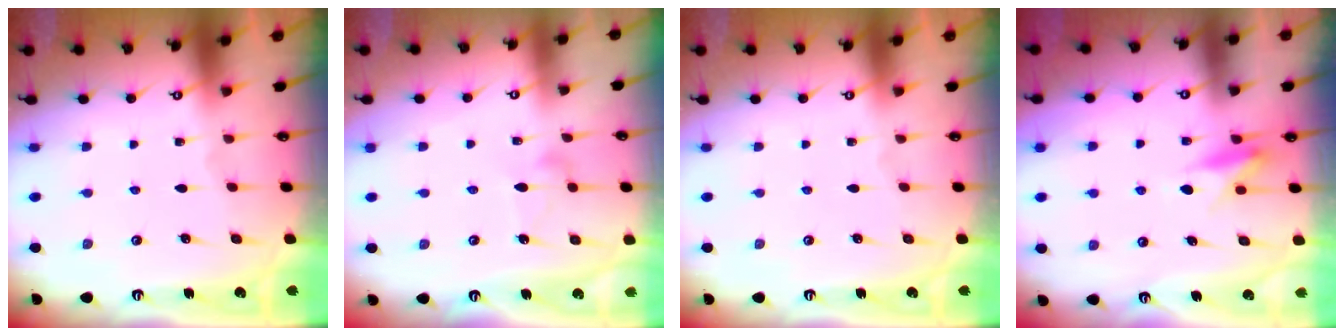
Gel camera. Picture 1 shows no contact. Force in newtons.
{"total": 5.8, "press": 5.8, "slide": 0.4}
{"total": 0.0}
{"total": 8.7, "press": 8.6, "slide": 0.4}